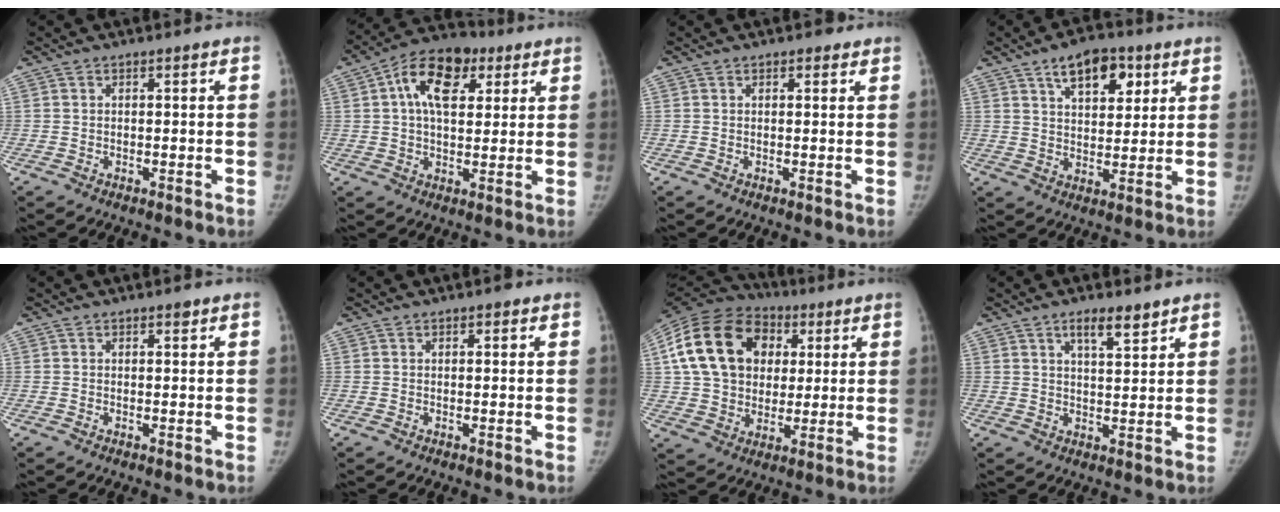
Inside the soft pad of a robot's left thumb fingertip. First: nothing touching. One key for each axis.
{"total": 13.7, "fx": 4.6, "fy": 8.3, "fz": 9.9, "tx": -0.139, "ty": 0.008, "tz": 0.069}
{"total": 1.6, "fx": 1.0, "fy": 0.8, "fz": 0.9, "tx": -0.005, "ty": -0.003, "tz": 0.008}
{"total": 10.6, "fx": 5.5, "fy": 5.8, "fz": 7.0, "tx": -0.075, "ty": -0.022, "tz": 0.086}
{"total": 0.8, "fx": 0.5, "fy": 0.3, "fz": 0.5, "tx": -0.004, "ty": -0.002, "tz": 0.007}
{"total": 1.3, "fx": 0.7, "fy": 0.5, "fz": 1.0, "tx": -0.010, "ty": 0.000, "tz": 0.006}
{"total": 22.5, "fx": 5.5, "fy": 17.2, "fz": 13.4, "tx": -0.250, "ty": 0.022, "tz": 0.096}
{"total": 5.2, "fx": 3.6, "fy": 1.5, "fz": 3.4, "tx": -0.043, "ty": -0.026, "tz": 0.060}